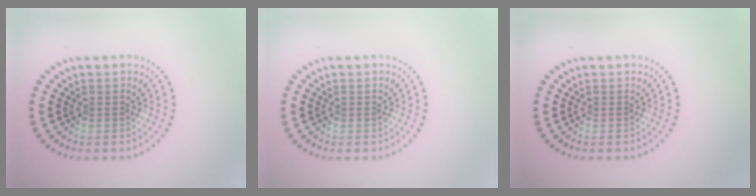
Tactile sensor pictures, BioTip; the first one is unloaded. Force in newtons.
{"total": 0.0}
{"total": 0.0}